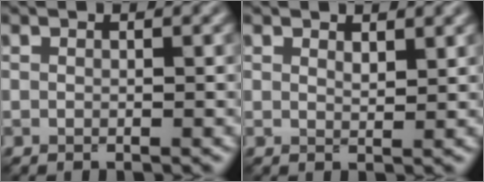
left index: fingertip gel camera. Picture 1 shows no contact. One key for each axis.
{"total": 1.2, "fx": 1.0, "fy": 0.3, "fz": 0.5, "tx": -0.012, "ty": -0.001, "tz": 0.019}